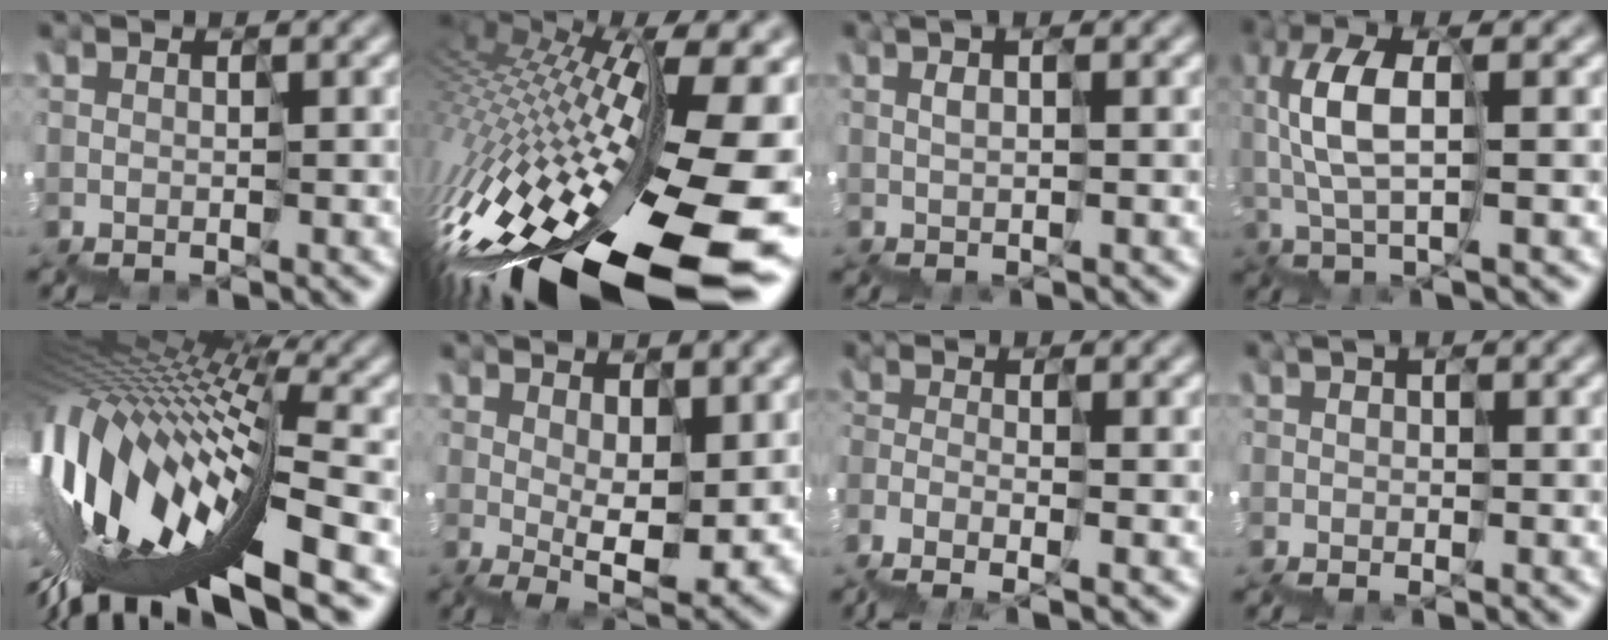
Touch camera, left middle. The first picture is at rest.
{"total": 15.6, "force": [-5.0, 4.7, 14.0], "torque": [-0.263, 0.004, -0.083]}
{"total": 0.6, "force": [0.4, -0.3, -0.3], "torque": [0.014, 0.010, 0.007]}
{"total": 3.8, "force": [-0.4, 1.5, 3.4], "torque": [-0.097, 0.021, -0.022]}
{"total": 12.6, "force": [-3.7, 4.7, 11.1], "torque": [-0.219, 0.009, -0.066]}
{"total": 4.5, "force": [1.3, 2.4, 3.6], "torque": [-0.058, -0.003, 0.023]}
{"total": 2.4, "force": [-2.3, -0.2, -0.2], "torque": [-0.018, 0.003, -0.060]}
{"total": 0.0}